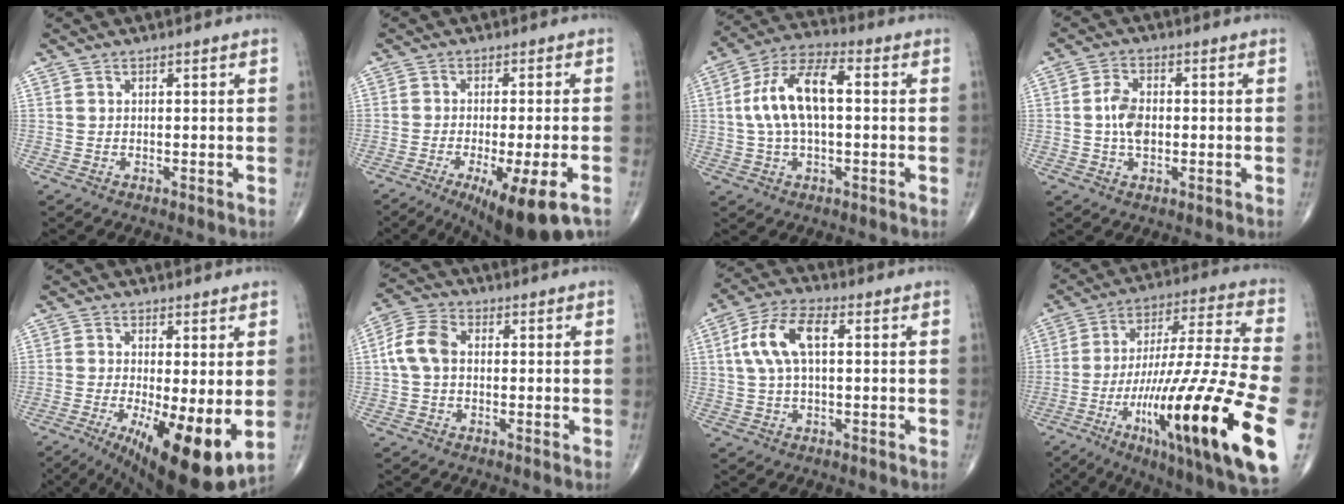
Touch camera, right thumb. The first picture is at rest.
{"total": 13.0, "force": [-7.4, 2.4, 10.4], "torque": [-0.136, -0.003, -0.111]}
{"total": 12.9, "force": [1.0, 6.1, 11.4], "torque": [-0.224, 0.033, 0.013]}
{"total": 5.5, "force": [-0.3, 3.4, 4.3], "torque": [-0.079, 0.008, -0.010]}
{"total": 14.9, "force": [-3.1, 4.4, 13.9], "torque": [-0.205, -0.026, -0.032]}
{"total": 6.8, "force": [0.3, 4.7, 5.0], "torque": [-0.104, 0.021, -0.003]}
{"total": 9.8, "force": [1.8, 4.6, 8.5], "torque": [-0.175, 0.026, 0.030]}
{"total": 32.3, "force": [-11.0, 5.8, 29.8], "torque": [-0.488, 0.027, -0.171]}